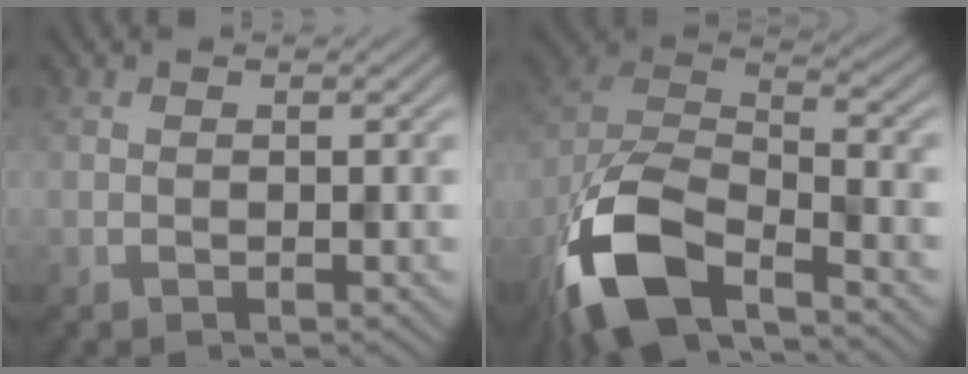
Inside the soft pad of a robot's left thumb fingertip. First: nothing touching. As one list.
[{"total": 13.6, "force": [-8.2, 5.9, 9.1], "torque": [-0.201, -0.017, -0.178]}]